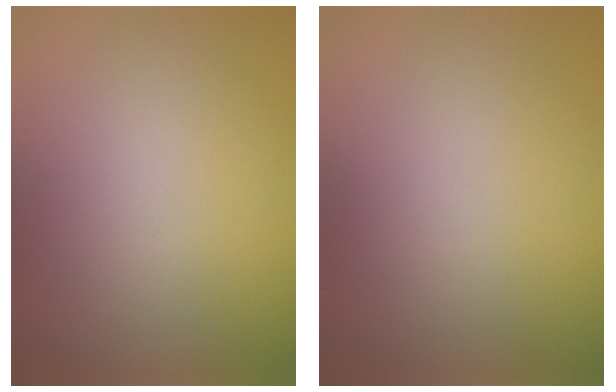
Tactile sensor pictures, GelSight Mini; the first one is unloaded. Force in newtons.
{"total": 0.0}